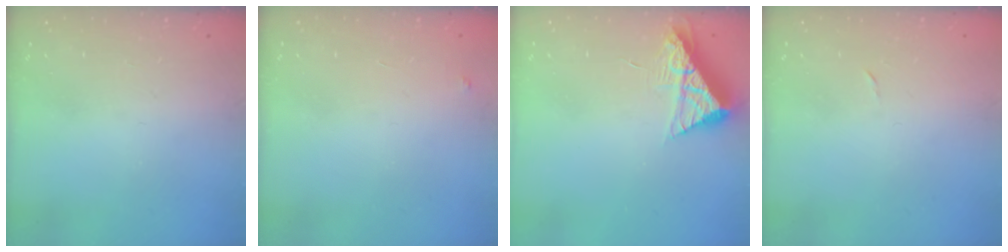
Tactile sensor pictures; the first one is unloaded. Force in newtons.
{"total": 4.0, "press": 4.0, "slide": 0.2}
{"total": 8.2, "press": 8.2, "slide": 0.3}
{"total": 2.3, "press": 2.3, "slide": 0.4}